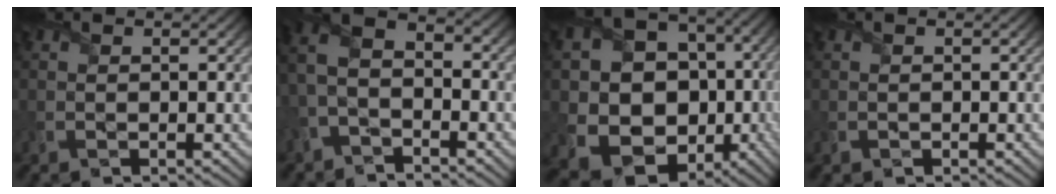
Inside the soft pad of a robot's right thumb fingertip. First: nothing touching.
{"total": 6.0, "force": [-2.2, 3.4, 4.5], "torque": [-0.104, 0.007, -0.059]}
{"total": 16.4, "force": [-2.0, 14.3, 7.8], "torque": [-0.180, -0.041, -0.022]}
{"total": 0.0}